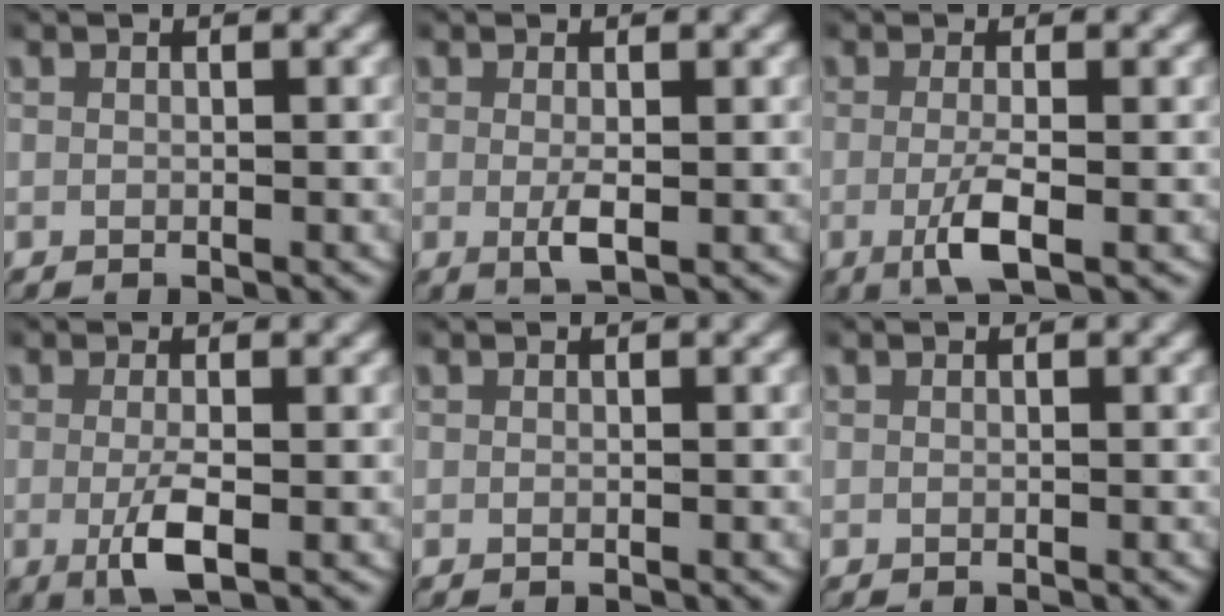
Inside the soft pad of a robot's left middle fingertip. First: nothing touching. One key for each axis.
{"total": 1.9, "fx": -0.2, "fy": 0.4, "fz": 1.9, "tx": -0.037, "ty": -0.010, "tz": 0.000}
{"total": 3.2, "fx": -1.0, "fy": 0.5, "fz": 3.0, "tx": -0.066, "ty": -0.016, "tz": -0.013}
{"total": 3.5, "fx": -0.9, "fy": 0.9, "fz": 3.3, "tx": -0.068, "ty": -0.016, "tz": -0.012}
{"total": 0.0}
{"total": 0.0}